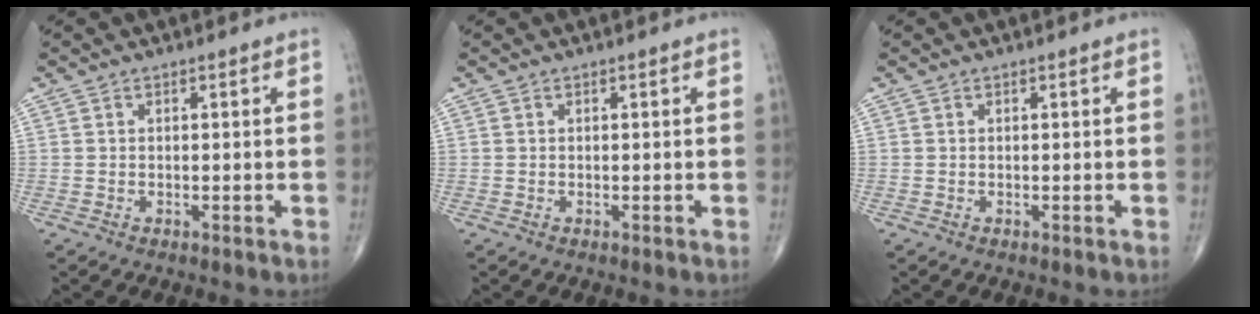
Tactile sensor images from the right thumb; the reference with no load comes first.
{"total": 0.0}
{"total": 0.0}